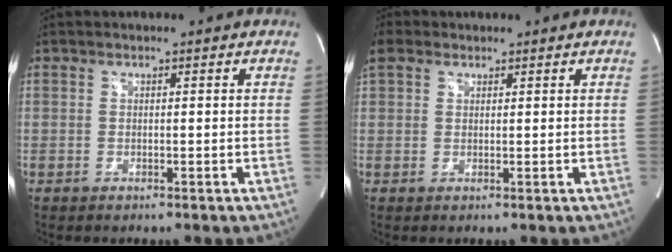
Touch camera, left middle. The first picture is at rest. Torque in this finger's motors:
{"motor_torque": [0.42, -0.29, 1.05, 0.21]}